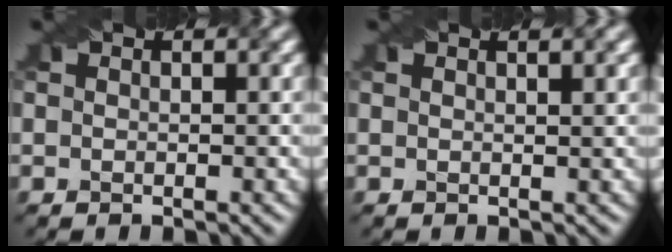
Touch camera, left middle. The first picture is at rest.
{"total": 1.4, "force": [0.9, 0.4, 1.0], "torque": [-0.011, -0.001, 0.006]}